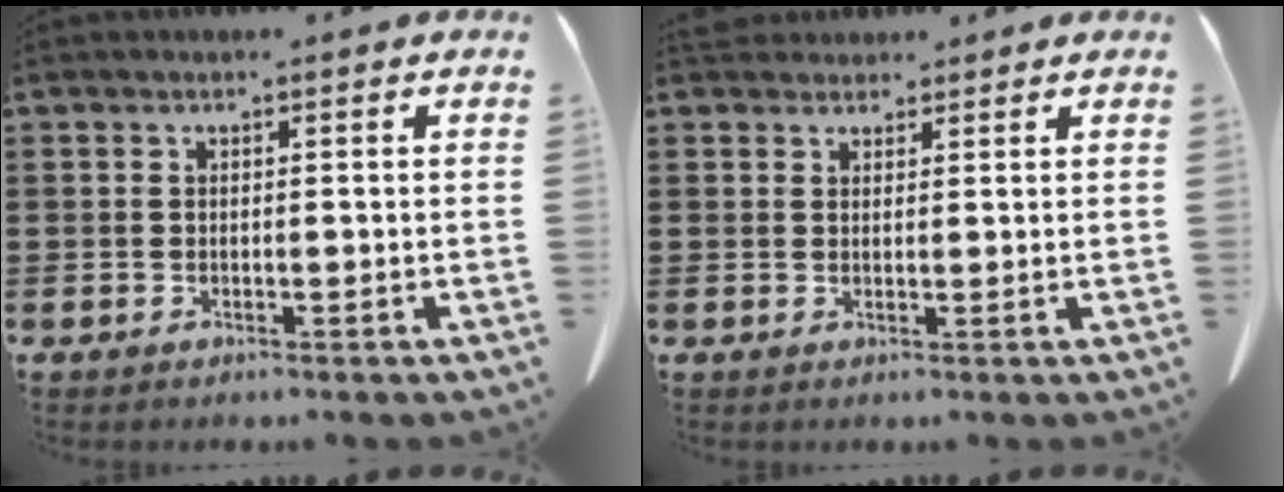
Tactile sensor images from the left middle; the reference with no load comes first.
{"total": 2.5, "force": [2.3, 0.9, 0.4], "torque": [-0.015, 0.000, 0.046]}